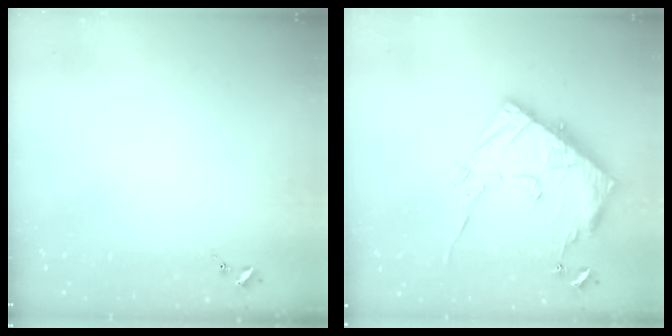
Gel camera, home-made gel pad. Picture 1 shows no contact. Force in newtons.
{"total": 17.0, "press": 16.9, "slide": 1.5}